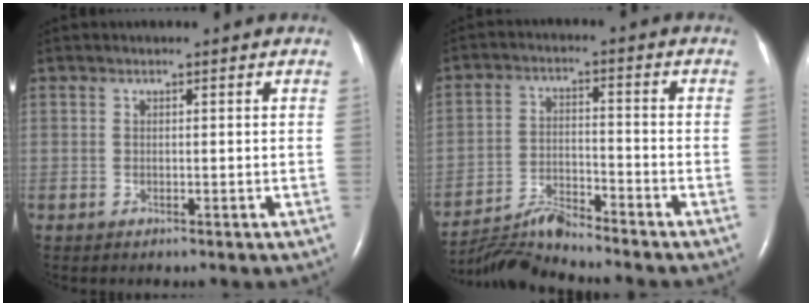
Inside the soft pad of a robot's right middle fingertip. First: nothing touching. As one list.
[{"total": 7.3, "force": [-7.1, -1.2, 0.9], "torque": [-0.028, -0.007, -0.132]}]